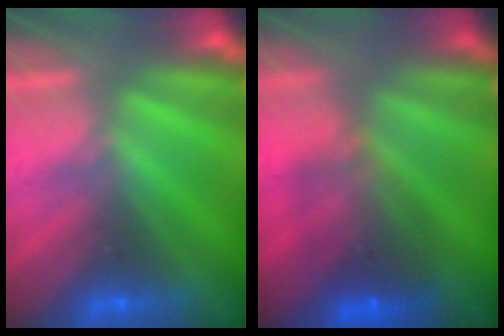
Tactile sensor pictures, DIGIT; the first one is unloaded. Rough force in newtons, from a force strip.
{"total": 7.0}